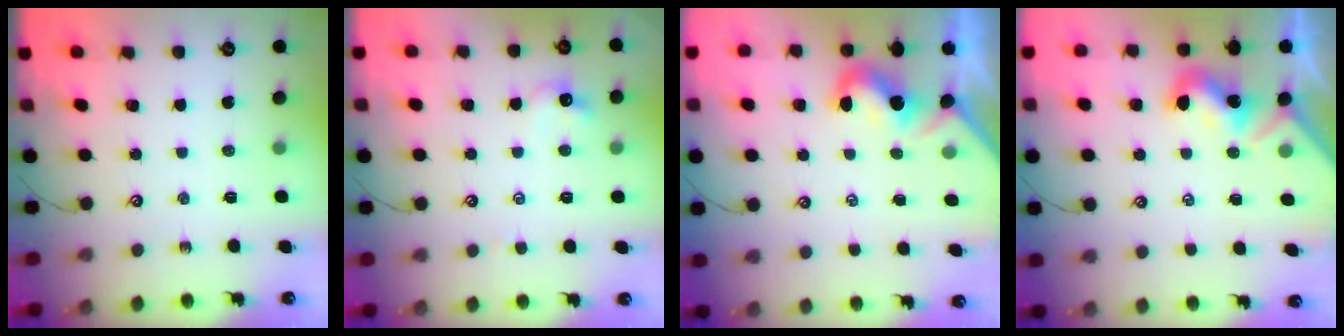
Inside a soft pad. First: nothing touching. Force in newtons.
{"total": 2.4, "press": 2.4, "slide": 0.4}
{"total": 2.2, "press": 2.1, "slide": 0.6}
{"total": 1.9, "press": 1.9, "slide": 0.3}